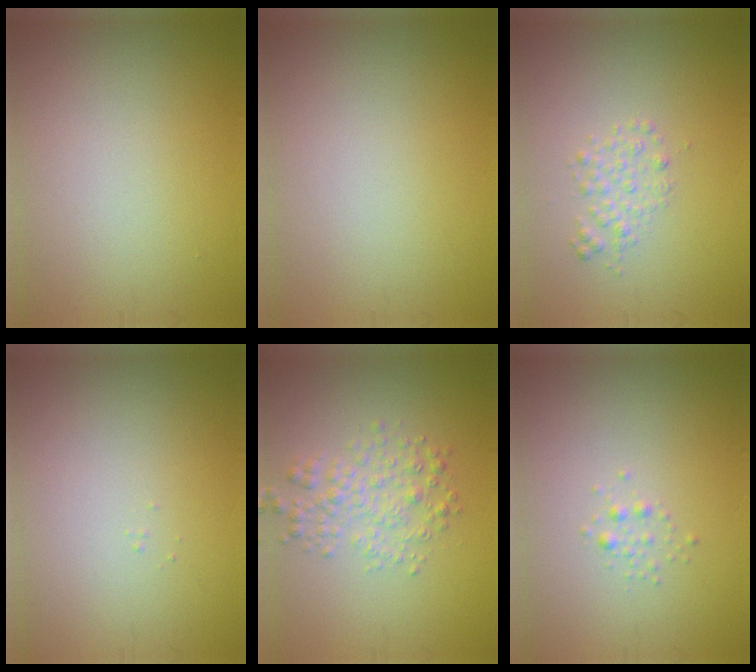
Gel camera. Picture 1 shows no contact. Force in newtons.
{"total": 0.0}
{"total": 1.5, "press": 1.5, "slide": 0.0}
{"total": 0.0}
{"total": 2.8, "press": 2.8, "slide": 0.0}
{"total": 0.8, "press": 0.8, "slide": 0.0}